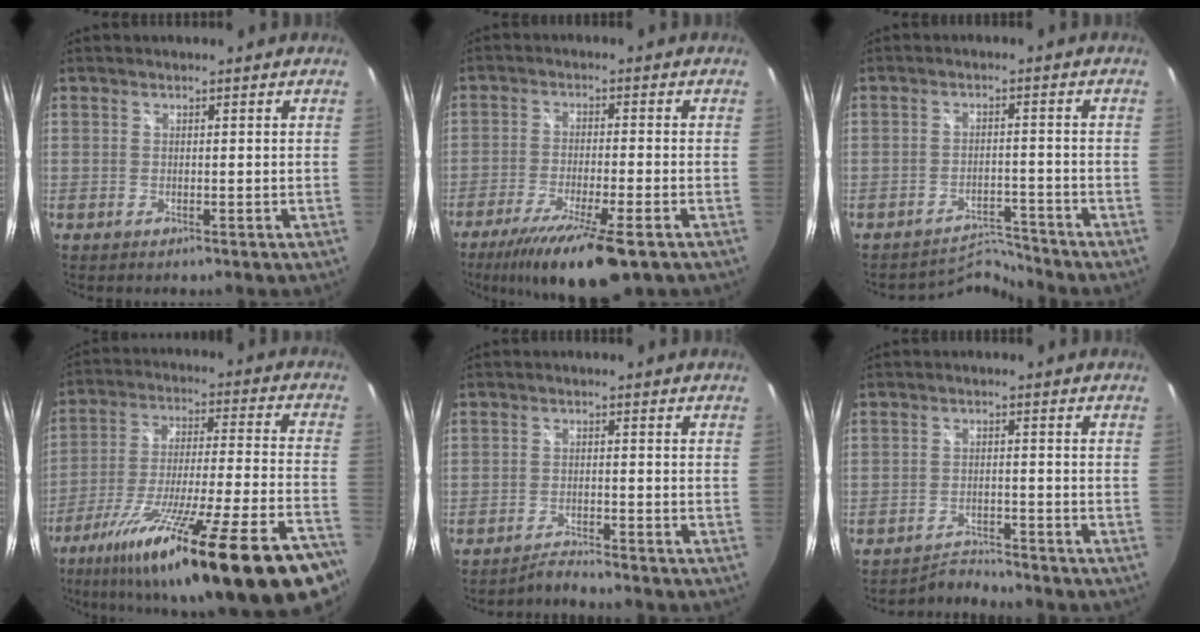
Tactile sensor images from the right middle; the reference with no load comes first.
{"total": 13.6, "force": [-9.2, 1.9, 9.9], "torque": [-0.195, -0.047, -0.156]}
{"total": 4.9, "force": [-4.6, -0.7, -1.5], "torque": [0.013, 0.014, -0.077]}
{"total": 33.2, "force": [-23.2, 3.0, 23.5], "torque": [-0.365, -0.095, -0.355]}
{"total": 2.7, "force": [-2.6, -0.6, 0.0], "torque": [-0.013, -0.001, -0.051]}
{"total": 3.7, "force": [-3.6, -0.3, -0.6], "torque": [0.000, 0.007, -0.065]}